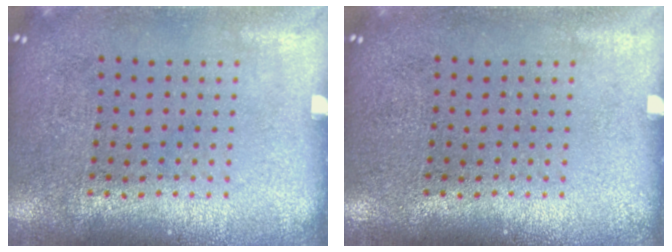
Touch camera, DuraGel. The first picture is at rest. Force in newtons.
{"total": 0.0}